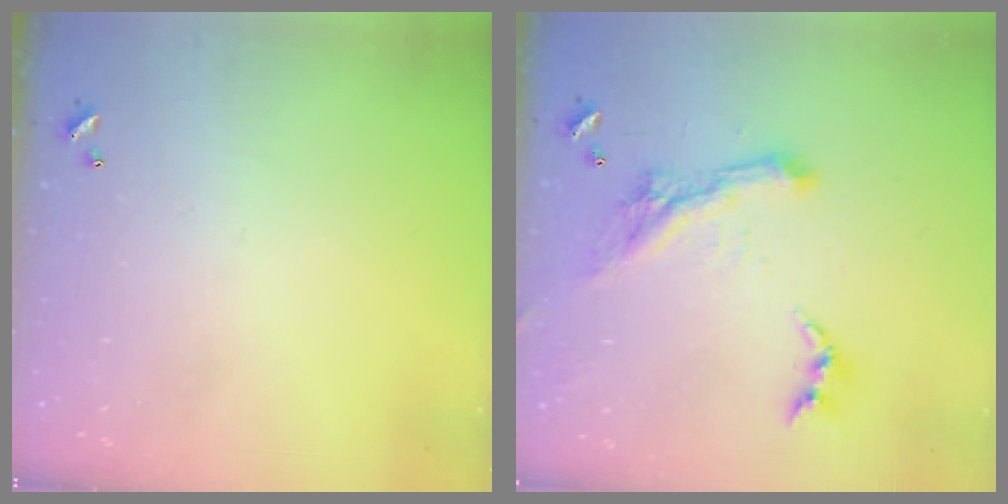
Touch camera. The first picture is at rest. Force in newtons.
{"total": 3.6, "press": 3.5, "slide": 1.0}